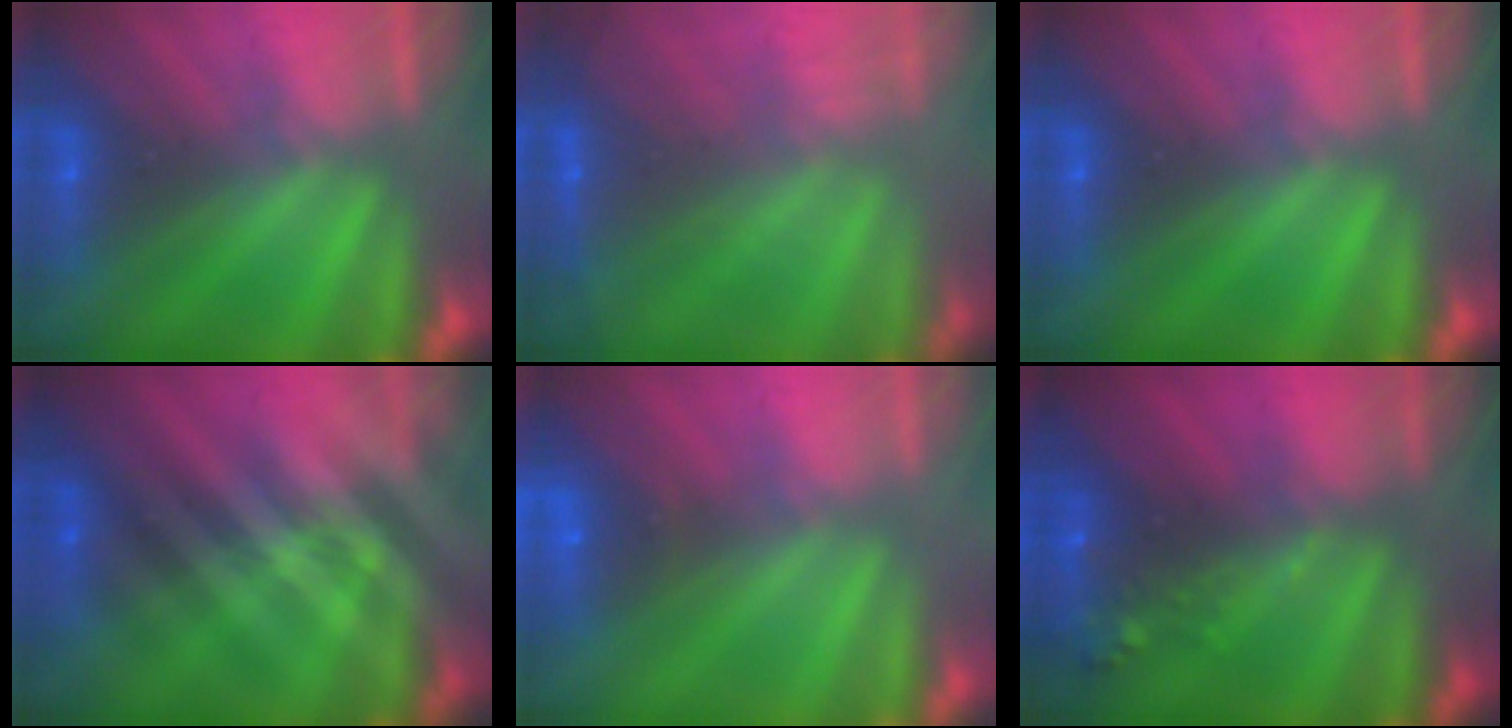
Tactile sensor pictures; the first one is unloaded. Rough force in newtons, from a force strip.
{"total": 7.4}
{"total": 0.0}
{"total": 2.4}
{"total": 2.4}
{"total": 6.6}